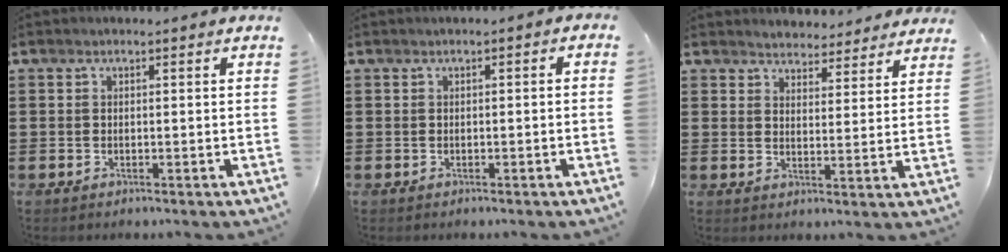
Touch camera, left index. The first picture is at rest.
{"total": 0.7, "force": [-0.6, 0.3, 0.2], "torque": [-0.007, 0.000, -0.013]}
{"total": 3.7, "force": [3.7, 0.5, -0.4], "torque": [-0.008, -0.016, 0.067]}